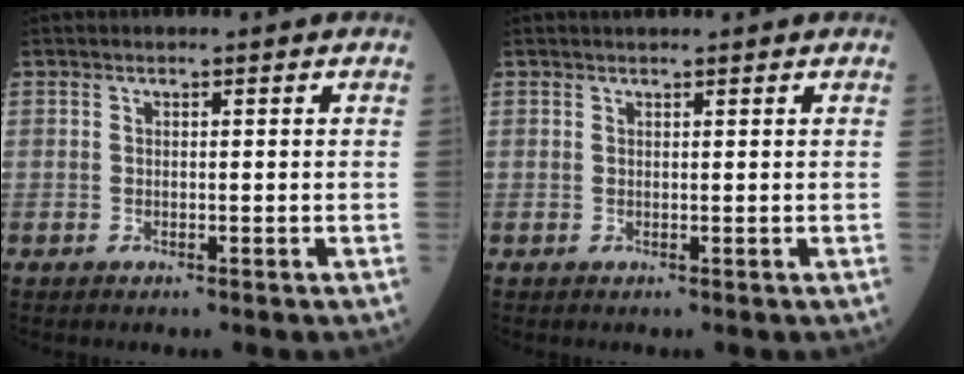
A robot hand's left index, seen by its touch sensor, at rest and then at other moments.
{"total": 1.8, "force": [1.6, 0.1, 0.6], "torque": [-0.009, 0.017, 0.025]}